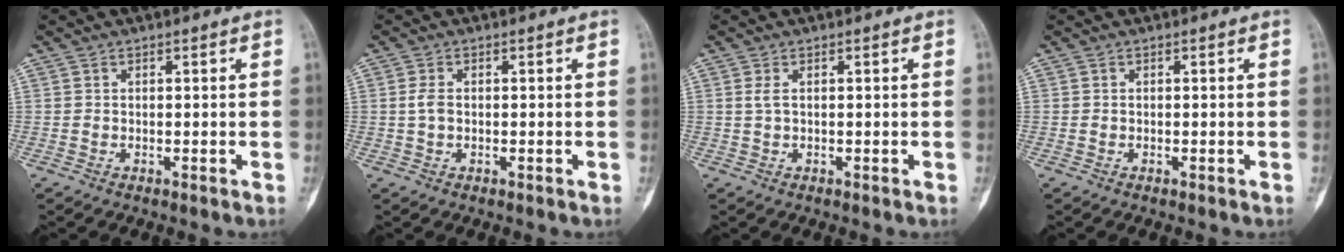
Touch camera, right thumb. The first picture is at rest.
{"total": 2.2, "force": [0.1, 1.3, 1.7], "torque": [-0.038, 0.002, 0.001]}
{"total": 1.4, "force": [0.4, 0.5, 1.2], "torque": [-0.034, 0.006, 0.012]}
{"total": 0.0}